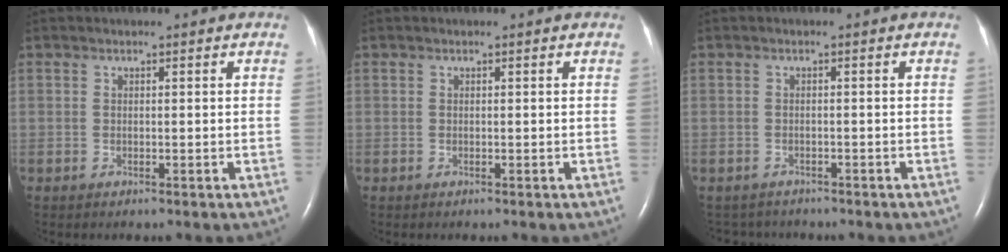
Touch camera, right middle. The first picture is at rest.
{"total": 0.0}
{"total": 3.0, "force": [-2.8, 1.0, -0.2], "torque": [0.001, -0.003, -0.040]}